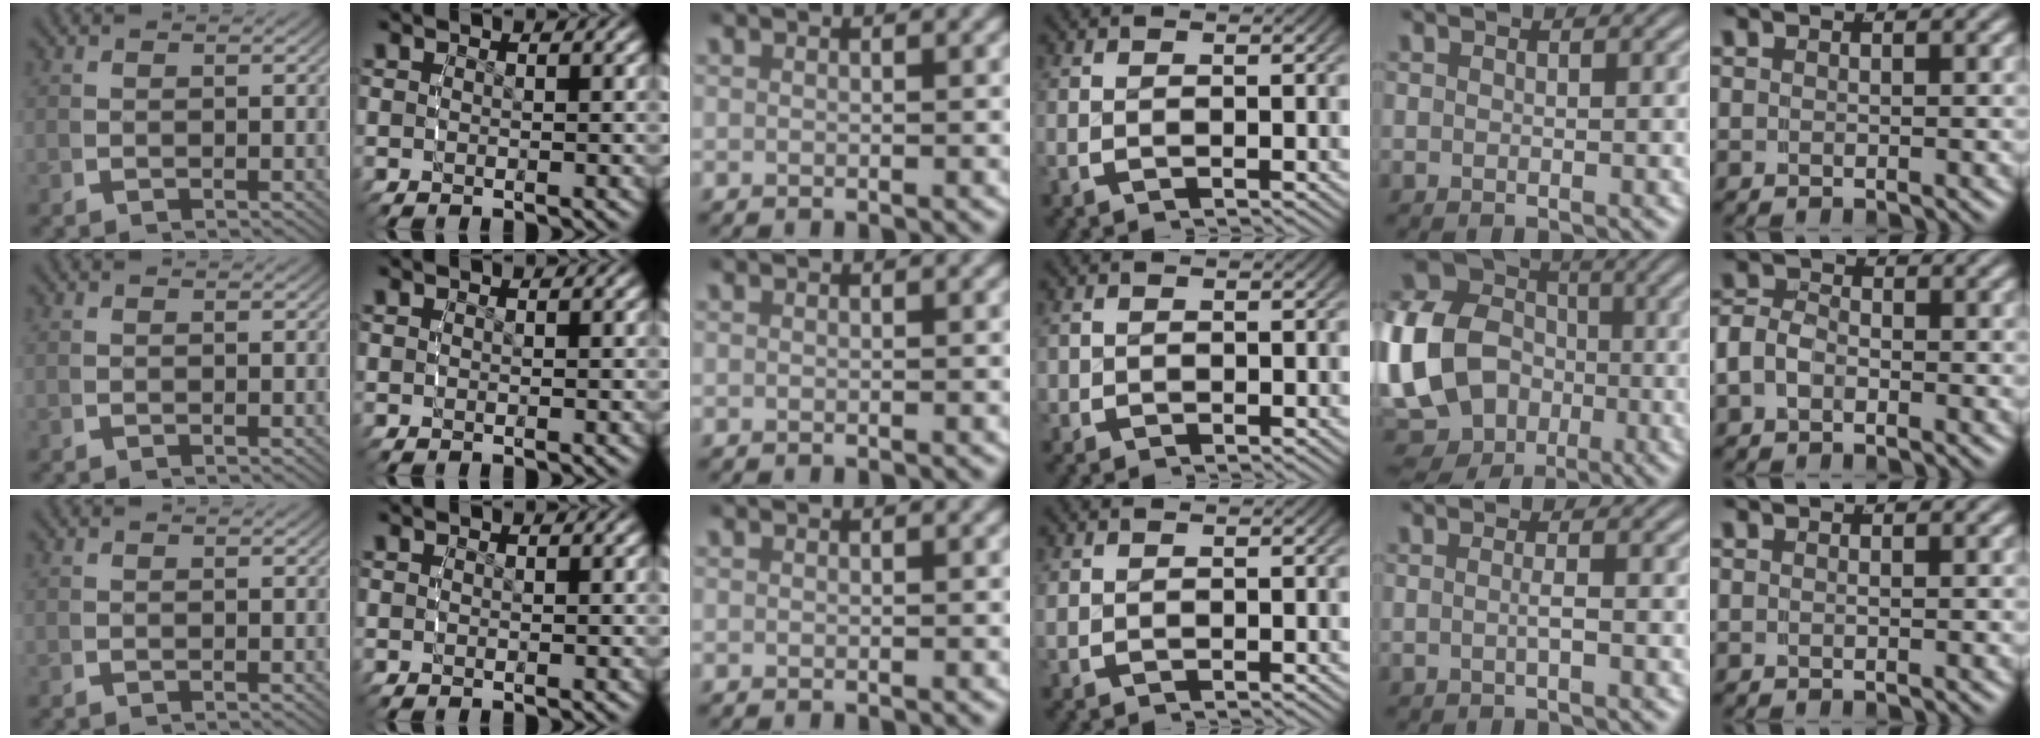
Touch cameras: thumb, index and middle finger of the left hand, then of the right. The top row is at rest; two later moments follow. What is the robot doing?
{"motion": "grasp_and_lifting", "object": "small bumper sticker"}